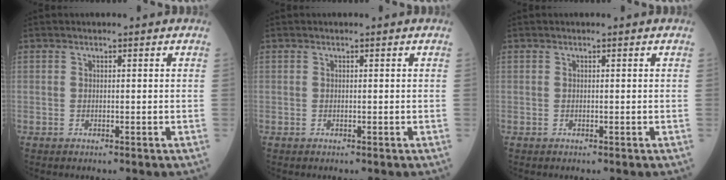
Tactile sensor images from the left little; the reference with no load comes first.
{"total": 0.0}
{"total": 0.0}